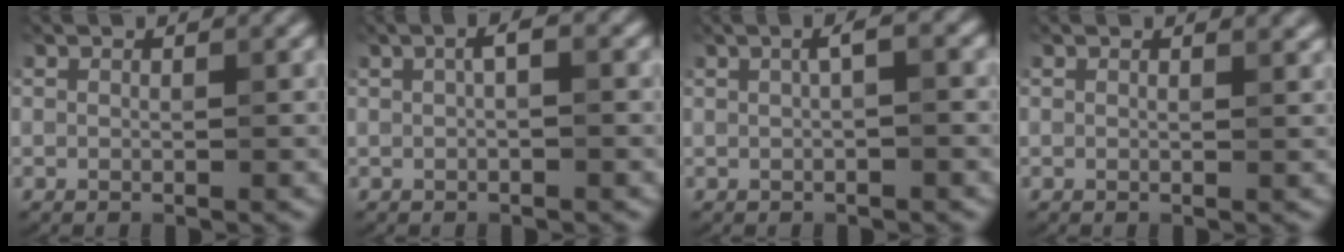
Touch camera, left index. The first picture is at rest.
{"total": 1.4, "force": [0.2, 0.3, 1.3], "torque": [-0.026, 0.006, 0.003]}
{"total": 1.9, "force": [0.4, 0.3, 1.8], "torque": [-0.032, 0.011, 0.005]}
{"total": 0.9, "force": [0.8, 0.2, 0.4], "torque": [-0.002, 0.001, 0.011]}